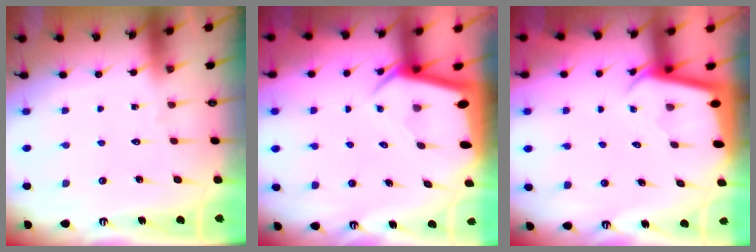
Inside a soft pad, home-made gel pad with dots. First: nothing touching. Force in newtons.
{"total": 4.0, "press": 4.0, "slide": 0.3}
{"total": 2.1, "press": 2.1, "slide": 0.2}